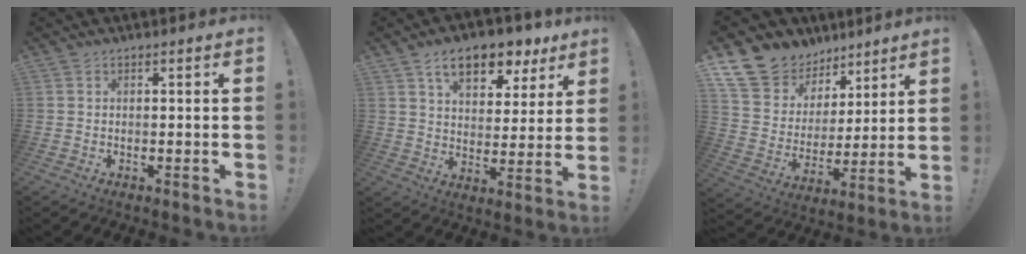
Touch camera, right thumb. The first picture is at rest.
{"total": 13.5, "force": [8.1, 7.3, 7.9], "torque": [-0.125, -0.039, 0.144]}
{"total": 15.4, "force": [10.5, 10.6, 3.9], "torque": [-0.076, -0.069, 0.215]}